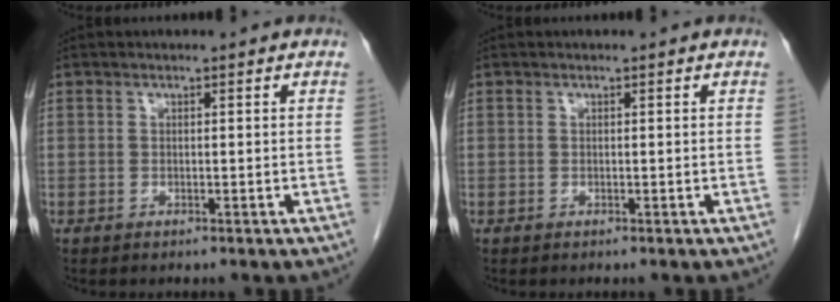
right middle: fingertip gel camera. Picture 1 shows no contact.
{"total": 0.0}